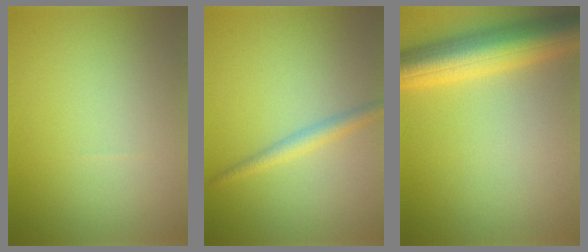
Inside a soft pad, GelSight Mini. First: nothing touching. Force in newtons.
{"total": 1.7, "press": 1.7, "slide": 0.0}
{"total": 8.0, "press": 8.0, "slide": 0.4}